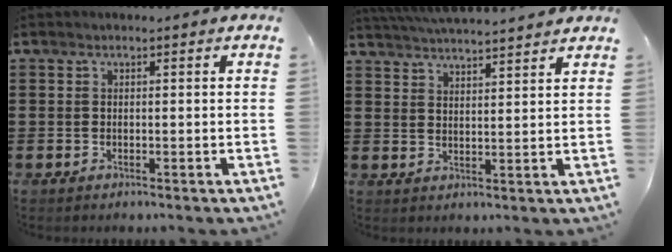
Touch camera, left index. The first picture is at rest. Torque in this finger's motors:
{"motor_torque": [1.10, -1.04, 0.52, 0.11]}